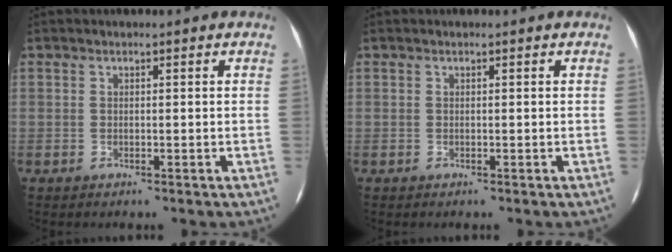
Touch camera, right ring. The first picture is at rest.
{"total": 0.0}